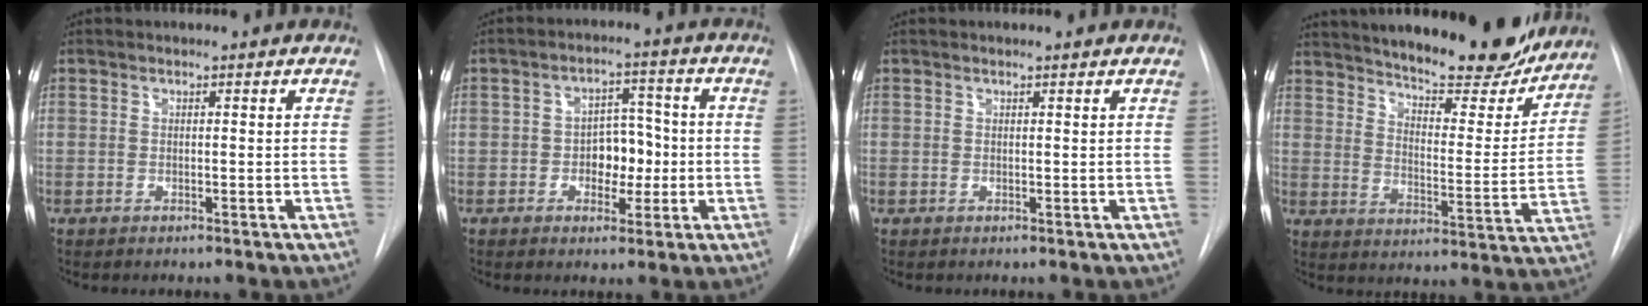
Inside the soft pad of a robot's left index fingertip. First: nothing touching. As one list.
[{"total": 6.0, "force": [-1.0, 3.9, 4.5], "torque": [-0.061, 0.017, -0.013]}, {"total": 0.9, "force": [0.9, -0.1, 0.3], "torque": [-0.011, 0.007, 0.014]}, {"total": 23.9, "force": [21.1, 5.1, 10.1], "torque": [-0.162, -0.034, 0.280]}]